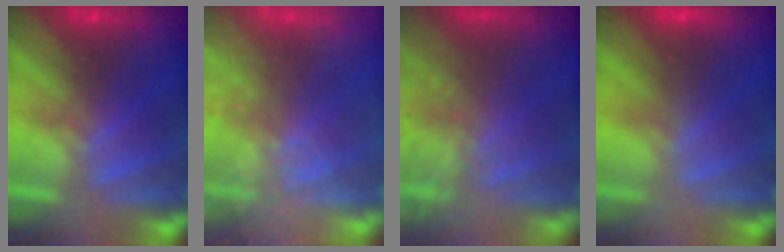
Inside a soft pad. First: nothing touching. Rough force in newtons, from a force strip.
{"total": 6.1}
{"total": 7.6}
{"total": 2.9}